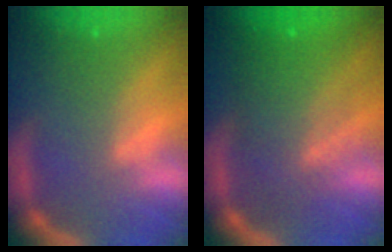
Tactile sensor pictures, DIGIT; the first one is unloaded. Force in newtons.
{"total": 7.6}